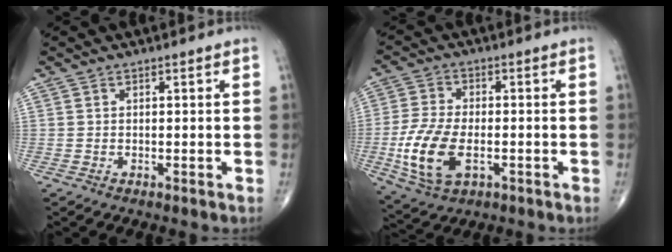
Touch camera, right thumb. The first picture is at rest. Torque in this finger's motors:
{"motor_torque": [0.45, -0.01, 1.11, 0.02, 0.15]}